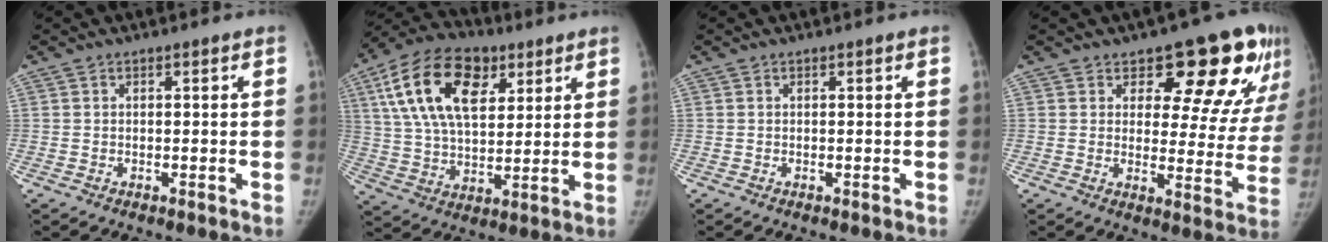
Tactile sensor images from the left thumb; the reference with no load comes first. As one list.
[{"total": 20.6, "force": [8.3, 12.0, 14.5], "torque": [-0.250, -0.006, 0.146]}, {"total": 0.0}, {"total": 17.4, "force": [11.1, 8.0, 10.7], "torque": [-0.073, -0.060, 0.125]}]